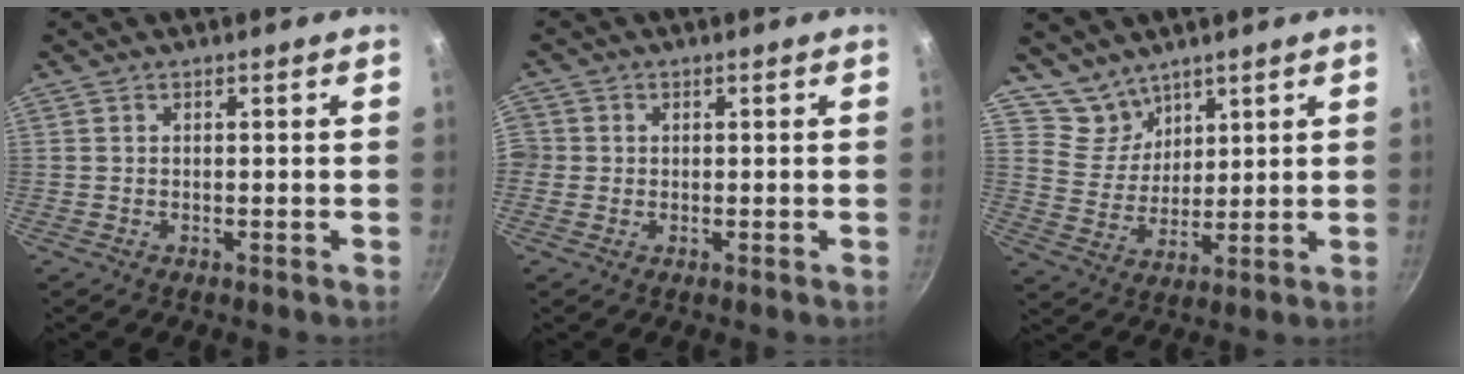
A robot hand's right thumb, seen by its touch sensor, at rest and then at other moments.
{"total": 2.7, "force": [-0.1, 2.6, 0.6], "torque": [0.003, 0.006, -0.007]}
{"total": 7.0, "force": [5.7, 4.1, 0.6], "torque": [0.009, -0.038, 0.113]}